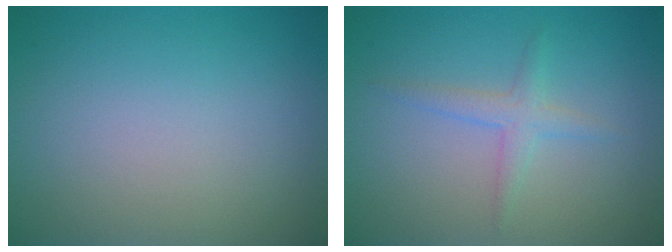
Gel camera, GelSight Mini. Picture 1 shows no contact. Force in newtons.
{"total": 1.8, "press": 1.8, "slide": 0.1}